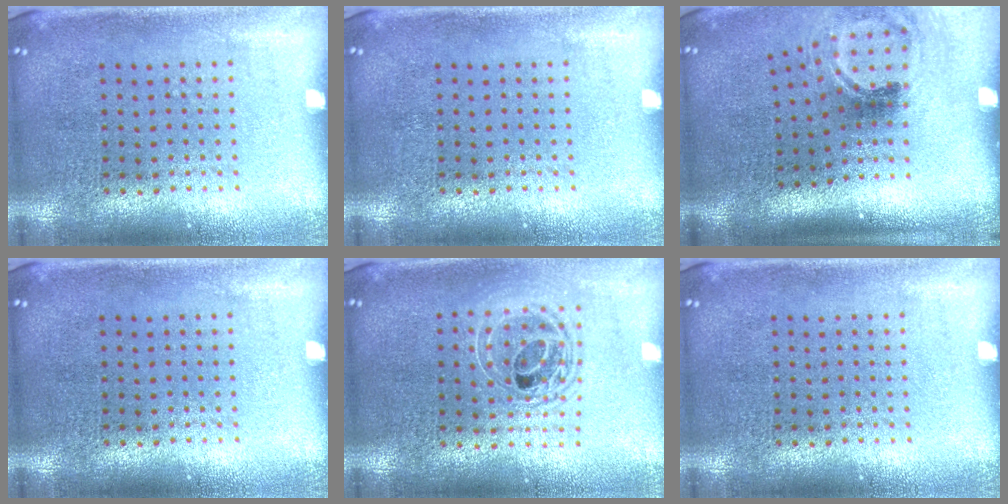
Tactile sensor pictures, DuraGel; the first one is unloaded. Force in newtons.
{"total": 0.0}
{"total": 2.0, "press": 1.3, "slide": 1.6}
{"total": 0.0}
{"total": 1.7, "press": 1.4, "slide": 1.0}
{"total": 0.0}